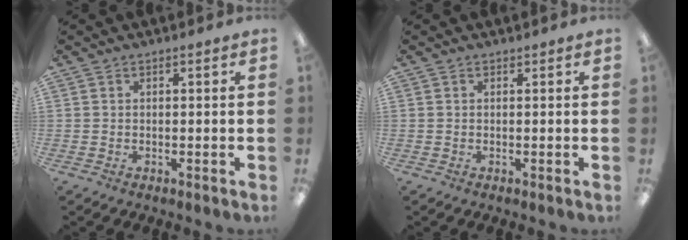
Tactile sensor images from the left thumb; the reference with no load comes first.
{"total": 0.0}